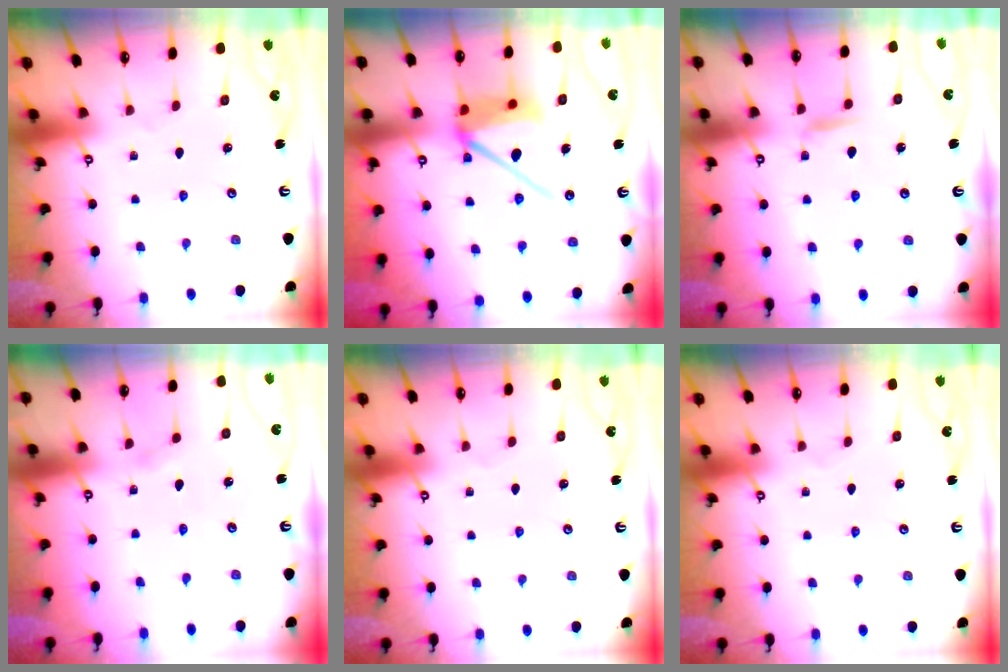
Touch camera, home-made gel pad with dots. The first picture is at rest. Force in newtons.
{"total": 12.4, "press": 12.3, "slide": 1.6}
{"total": 7.6, "press": 7.5, "slide": 0.8}
{"total": 2.6, "press": 2.6, "slide": 0.3}
{"total": 0.0}
{"total": 0.0}